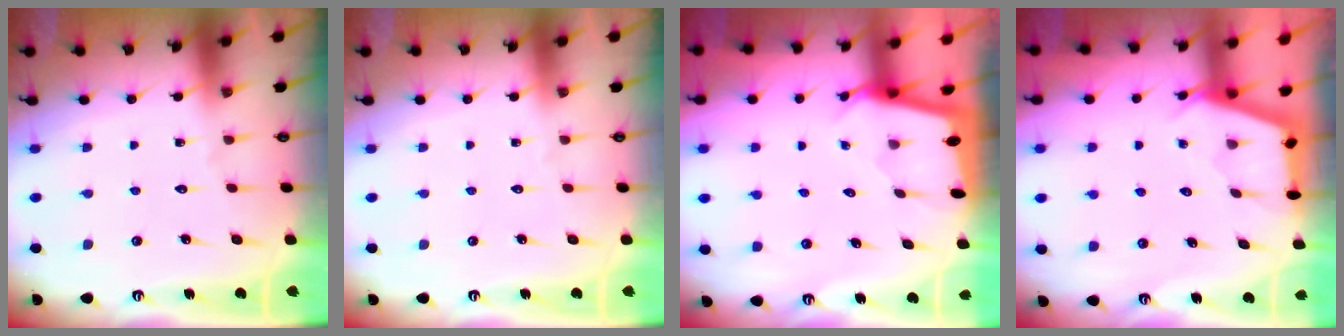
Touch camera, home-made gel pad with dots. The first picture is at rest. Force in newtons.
{"total": 0.0}
{"total": 1.7, "press": 1.6, "slide": 0.2}
{"total": 2.7, "press": 2.7, "slide": 0.3}